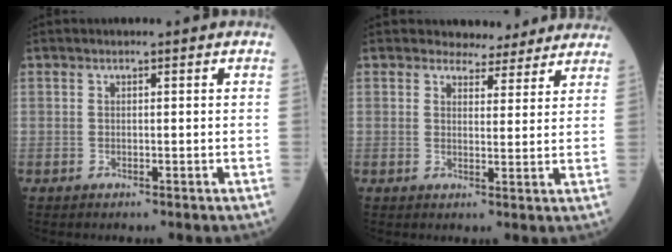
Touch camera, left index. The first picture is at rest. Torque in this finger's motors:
{"motor_torque": [0.17, -0.24, -0.01, -0.06]}